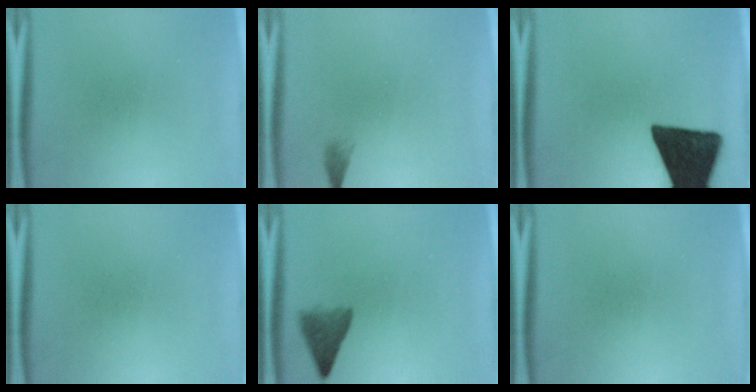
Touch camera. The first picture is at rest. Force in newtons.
{"total": 1.0}
{"total": 18.7}
{"total": 0.0}
{"total": 4.2}
{"total": 0.0}